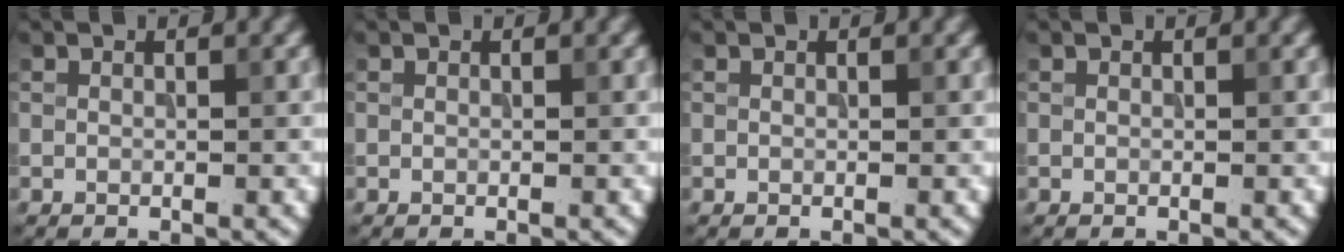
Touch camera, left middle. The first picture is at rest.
{"total": 0.0}
{"total": 0.0}
{"total": 0.0}